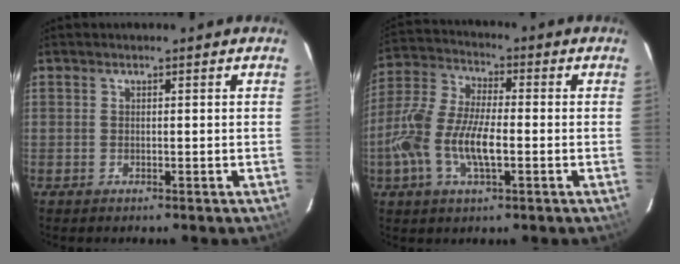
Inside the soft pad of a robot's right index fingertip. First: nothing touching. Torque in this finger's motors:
{"motor_torque": [0.54, -0.19, 0.79, 0.15]}